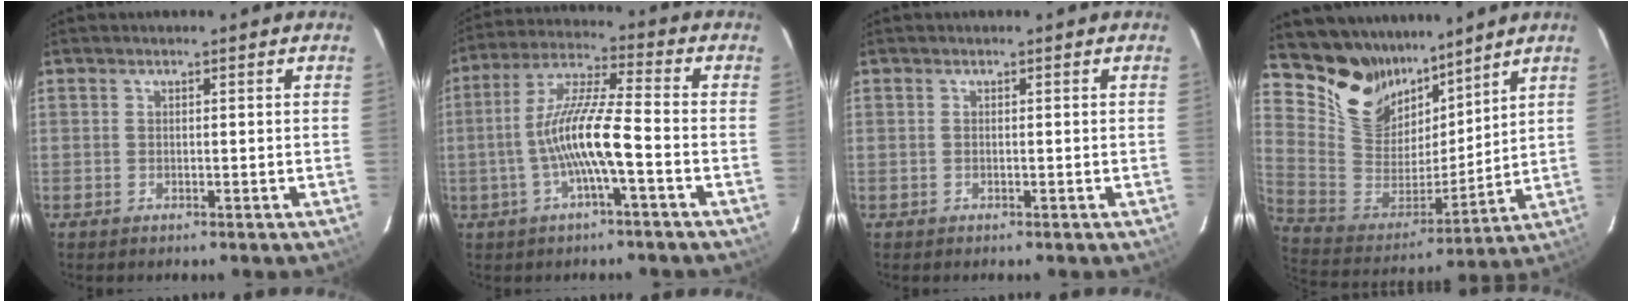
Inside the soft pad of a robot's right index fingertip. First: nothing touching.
{"total": 11.5, "force": [-3.3, 0.9, 11.0], "torque": [-0.222, 0.008, -0.065]}
{"total": 0.0}
{"total": 16.7, "force": [13.3, 8.8, 4.9], "torque": [-0.134, -0.010, 0.260]}